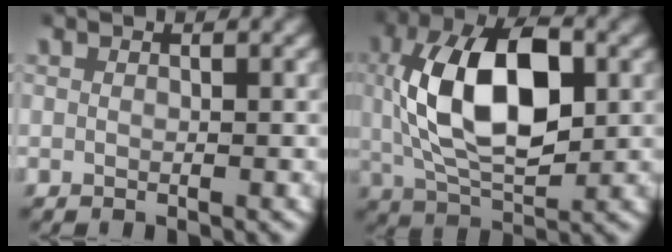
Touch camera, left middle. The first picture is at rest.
{"total": 10.9, "force": [1.2, 5.8, 9.2], "torque": [-0.172, 0.000, 0.024]}